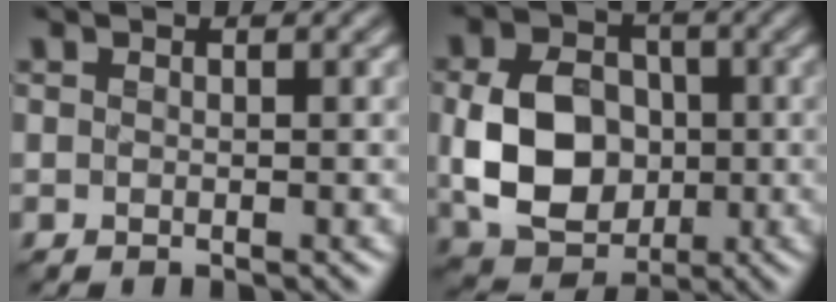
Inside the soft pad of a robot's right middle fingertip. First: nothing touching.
{"total": 8.2, "force": [-0.6, 6.3, 5.3], "torque": [-0.110, -0.002, -0.012]}